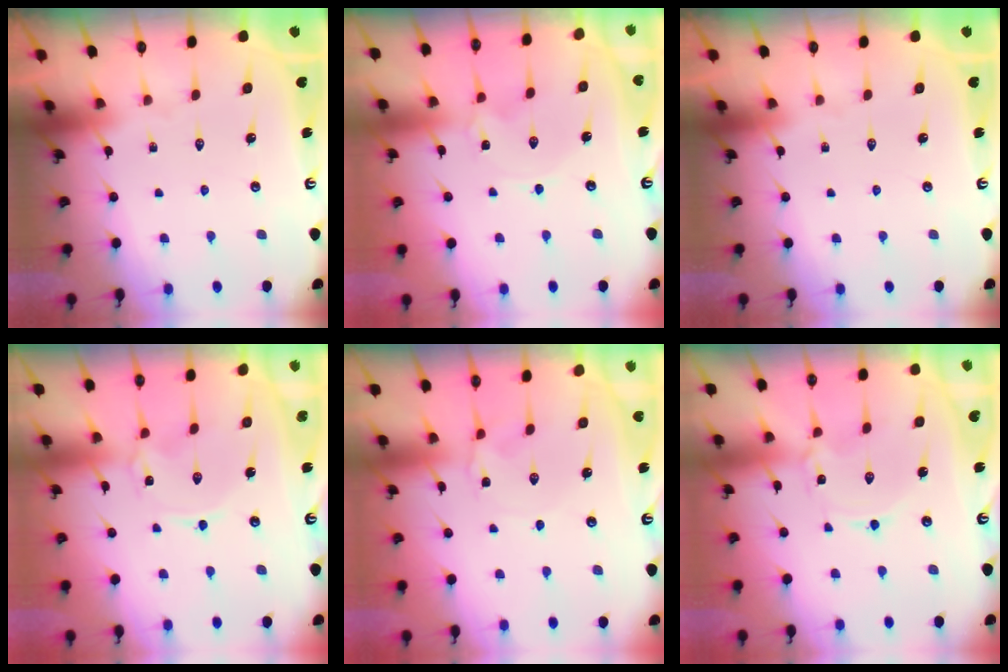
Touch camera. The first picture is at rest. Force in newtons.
{"total": 1.1, "press": 1.0, "slide": 0.2}
{"total": 0.0}
{"total": 0.0}
{"total": 1.8, "press": 1.8, "slide": 0.2}
{"total": 1.3, "press": 1.3, "slide": 0.1}